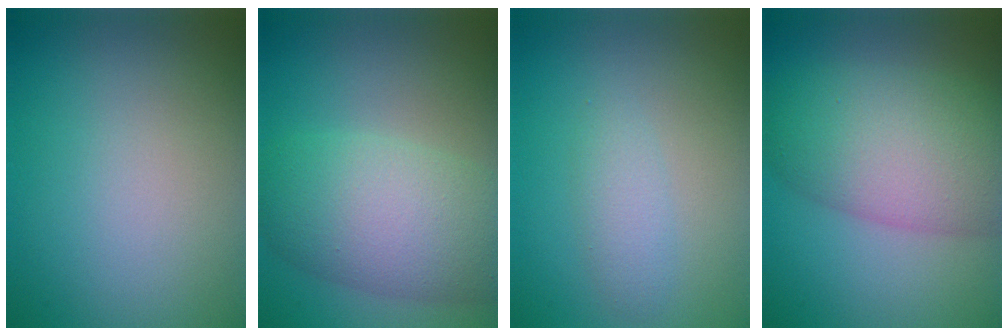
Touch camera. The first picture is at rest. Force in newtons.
{"total": 7.9, "press": 7.9, "slide": 0.3}
{"total": 1.7, "press": 1.7, "slide": 0.0}
{"total": 8.5, "press": 8.5, "slide": 0.5}